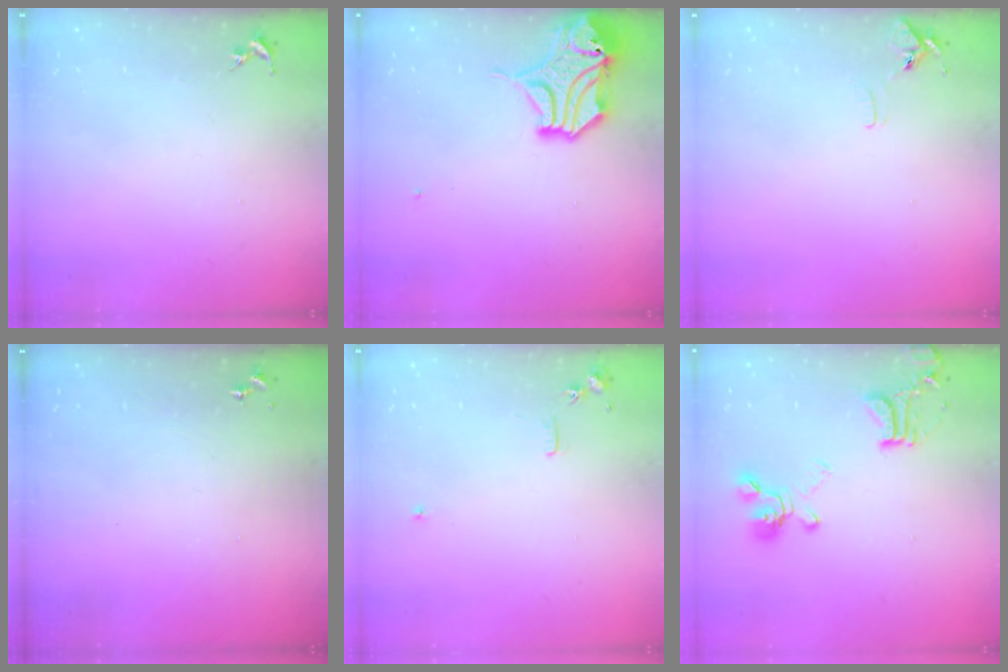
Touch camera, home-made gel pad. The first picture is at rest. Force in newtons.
{"total": 14.5, "press": 14.4, "slide": 2.2}
{"total": 6.2, "press": 6.1, "slide": 0.6}
{"total": 0.0}
{"total": 5.9, "press": 5.9, "slide": 0.7}
{"total": 17.3, "press": 17.2, "slide": 1.8}